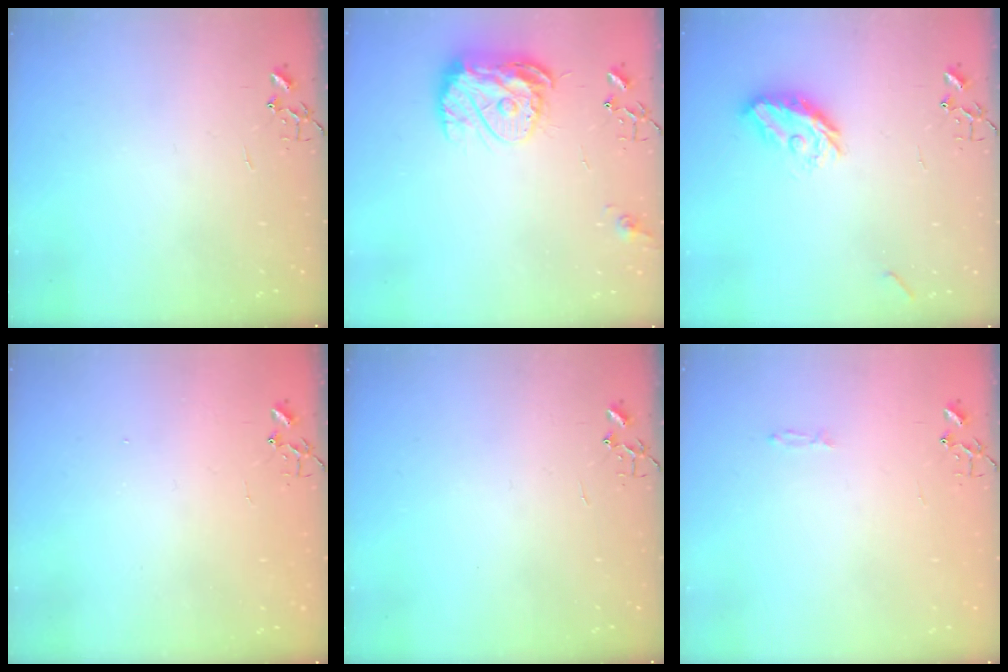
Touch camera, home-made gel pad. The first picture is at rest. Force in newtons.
{"total": 13.0, "press": 13.0, "slide": 1.2}
{"total": 11.1, "press": 11.0, "slide": 0.4}
{"total": 1.4, "press": 1.4, "slide": 0.3}
{"total": 0.0}
{"total": 3.1, "press": 3.1, "slide": 0.4}